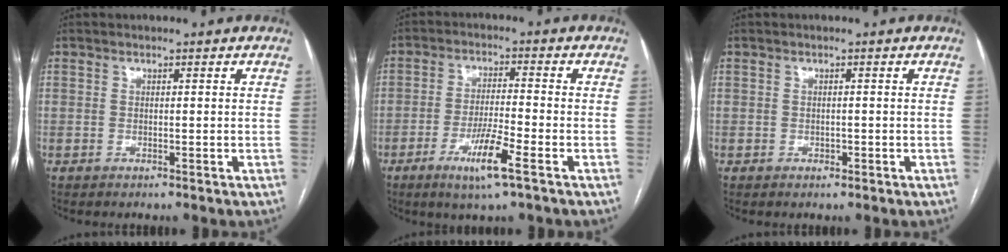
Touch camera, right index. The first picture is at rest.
{"total": 7.3, "force": [-3.8, 0.1, 6.3], "torque": [-0.120, -0.013, -0.070]}
{"total": 0.6, "force": [-0.3, 0.4, 0.3], "torque": [-0.006, 0.001, -0.004]}